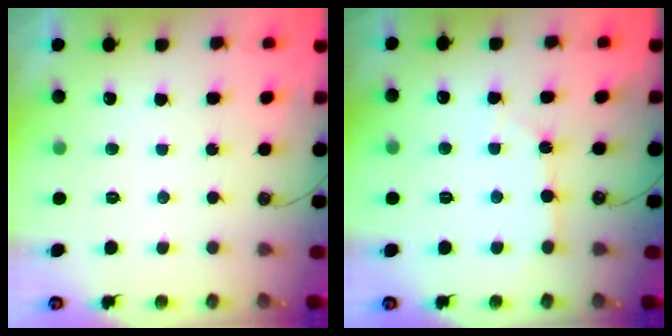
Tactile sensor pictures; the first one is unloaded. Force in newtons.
{"total": 3.5, "press": 3.5, "slide": 0.4}